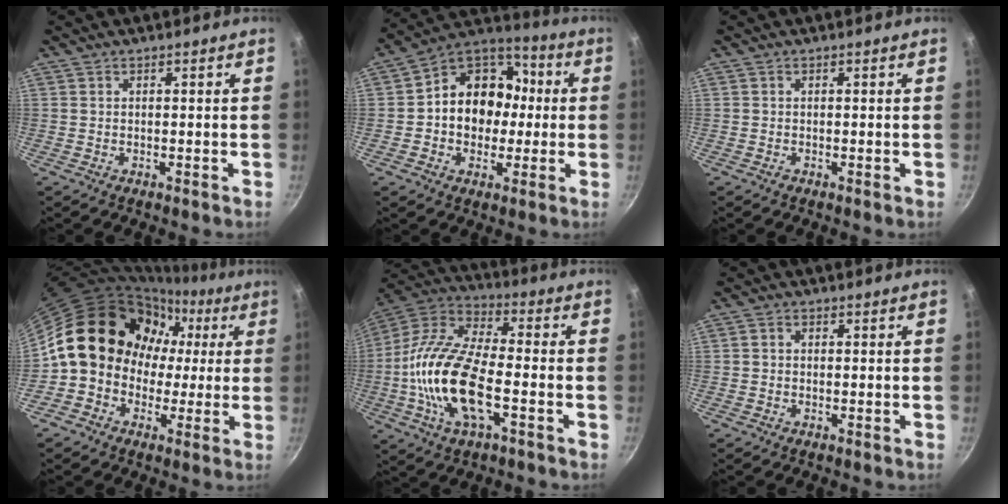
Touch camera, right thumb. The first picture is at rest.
{"total": 15.5, "force": [-0.4, 12.8, 8.8], "torque": [-0.093, 0.039, -0.023]}
{"total": 0.0}
{"total": 17.5, "force": [0.3, 15.2, 8.8], "torque": [-0.095, 0.049, -0.007]}
{"total": 19.6, "force": [-4.1, 8.3, 17.2], "torque": [-0.331, 0.033, -0.095]}
{"total": 1.1, "force": [-0.1, 1.0, 0.6], "torque": [-0.012, 0.006, -0.002]}